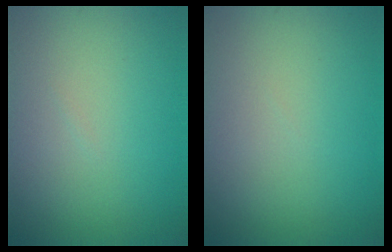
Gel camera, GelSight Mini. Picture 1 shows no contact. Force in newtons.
{"total": 0.0}